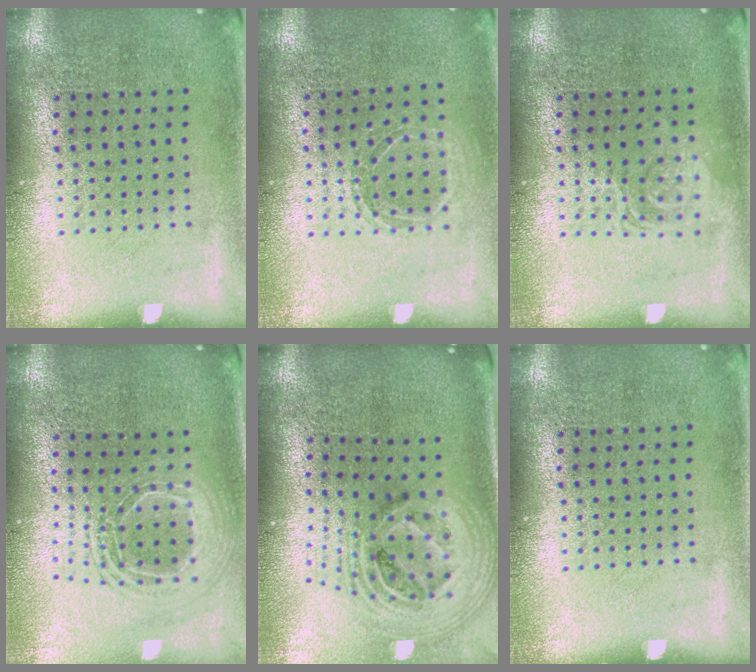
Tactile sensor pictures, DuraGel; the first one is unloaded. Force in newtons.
{"total": 1.2, "press": 1.1, "slide": 0.4}
{"total": 1.2, "press": 1.2, "slide": 0.2}
{"total": 2.0, "press": 1.6, "slide": 1.2}
{"total": 2.8, "press": 2.0, "slide": 1.9}
{"total": 0.0}